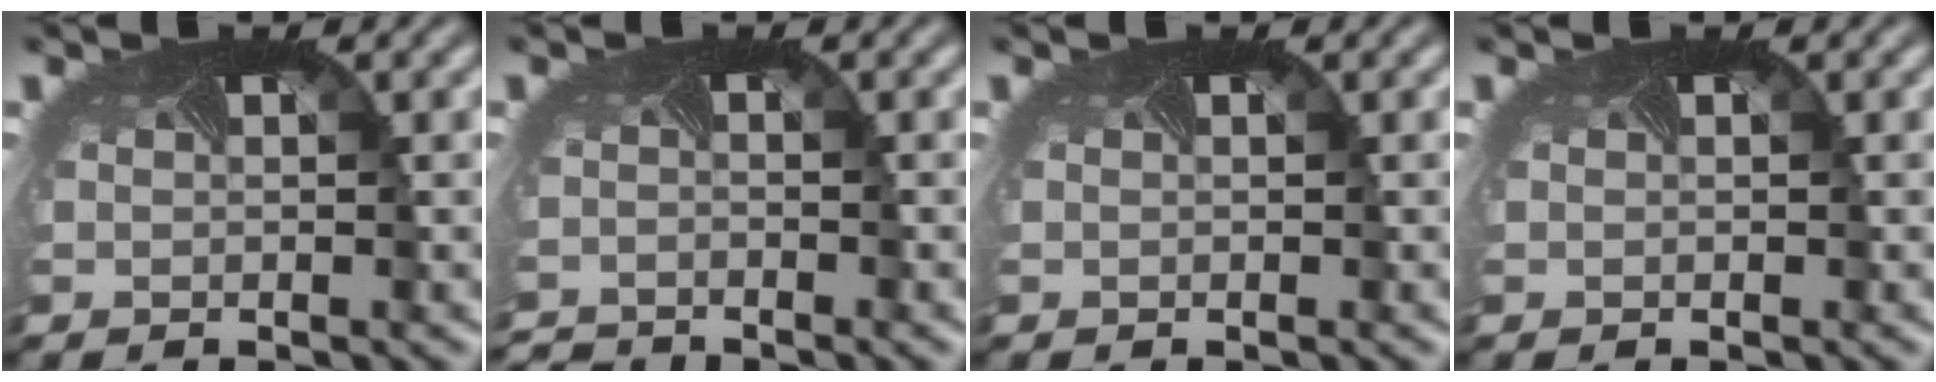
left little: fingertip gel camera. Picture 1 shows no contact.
{"total": 2.3, "force": [-2.2, -0.3, -0.6], "torque": [-0.001, -0.018, -0.046]}
{"total": 0.0}
{"total": 0.0}